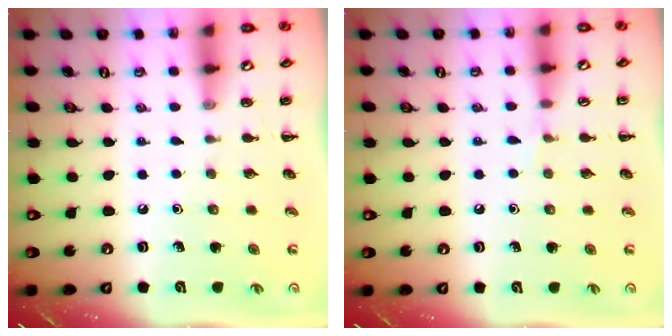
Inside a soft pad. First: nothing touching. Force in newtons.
{"total": 3.0, "press": 2.8, "slide": 0.9}